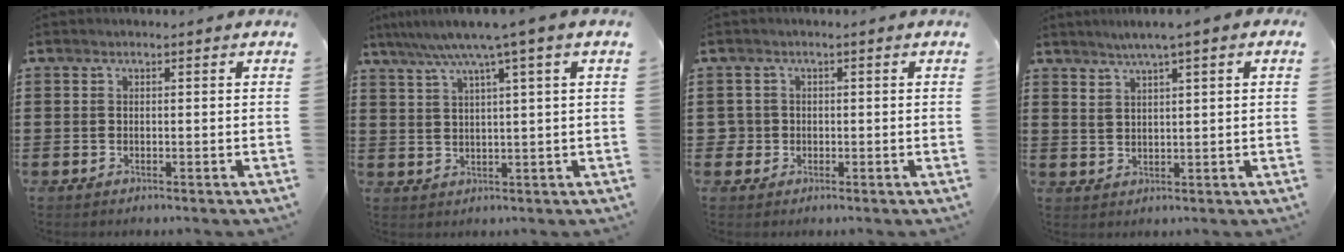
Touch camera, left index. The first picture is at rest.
{"total": 6.1, "force": [3.7, -0.7, 4.7], "torque": [-0.104, -0.013, 0.057]}
{"total": 1.7, "force": [-0.2, 1.7, 0.2], "torque": [-0.013, 0.004, -0.007]}
{"total": 2.7, "force": [1.6, 0.1, 2.1], "torque": [-0.043, 0.003, 0.028]}